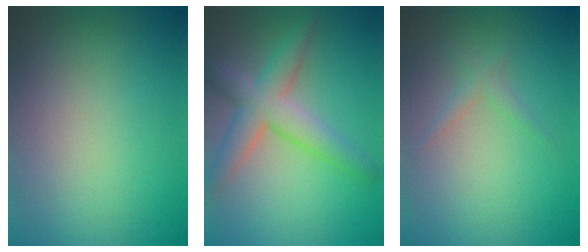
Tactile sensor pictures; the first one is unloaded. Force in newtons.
{"total": 5.1, "press": 5.1, "slide": 0.1}
{"total": 1.1, "press": 1.1, "slide": 0.0}